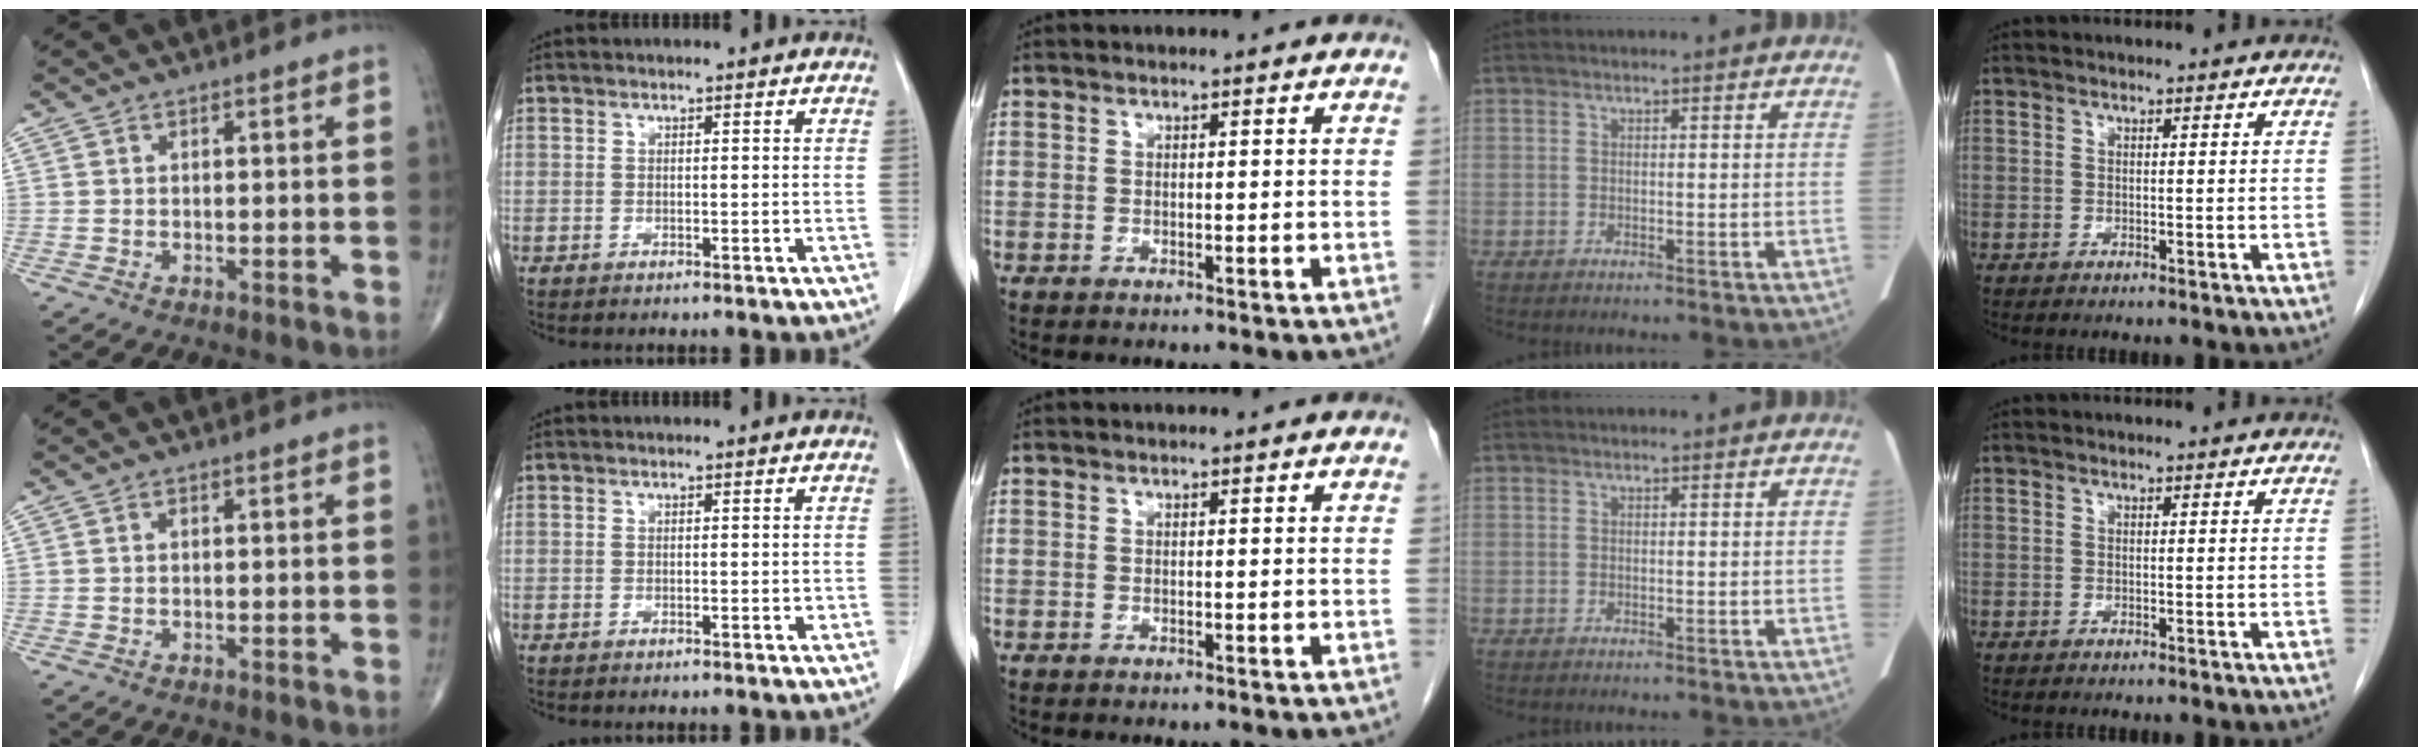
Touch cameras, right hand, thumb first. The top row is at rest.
{"thumb": {"total": 0.5, "force": [0.1, 0.3, 0.4], "torque": [-0.007, 0.001, 0.003]}, "index": {"total": 0.8, "force": [-0.3, 0.4, 0.7], "torque": [-0.009, 0.001, -0.005]}}